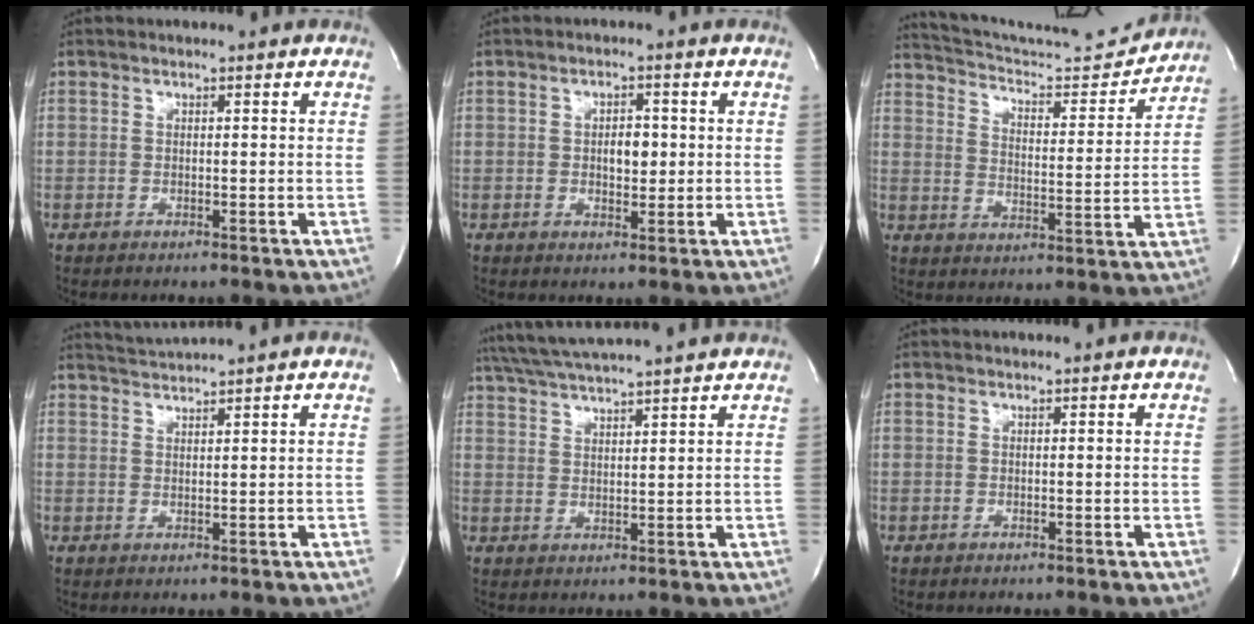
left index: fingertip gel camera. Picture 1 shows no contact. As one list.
[{"total": 3.2, "force": [-0.2, 1.7, 2.7], "torque": [-0.039, -0.009, -0.003]}, {"total": 15.2, "force": [14.9, 0.3, 2.7], "torque": [-0.051, -0.045, 0.212]}, {"total": 2.5, "force": [2.0, -1.4, -0.4], "torque": [0.004, -0.012, 0.046]}, {"total": 11.2, "force": [10.1, -0.7, 4.8], "torque": [-0.092, 0.022, 0.152]}, {"total": 0.0}]